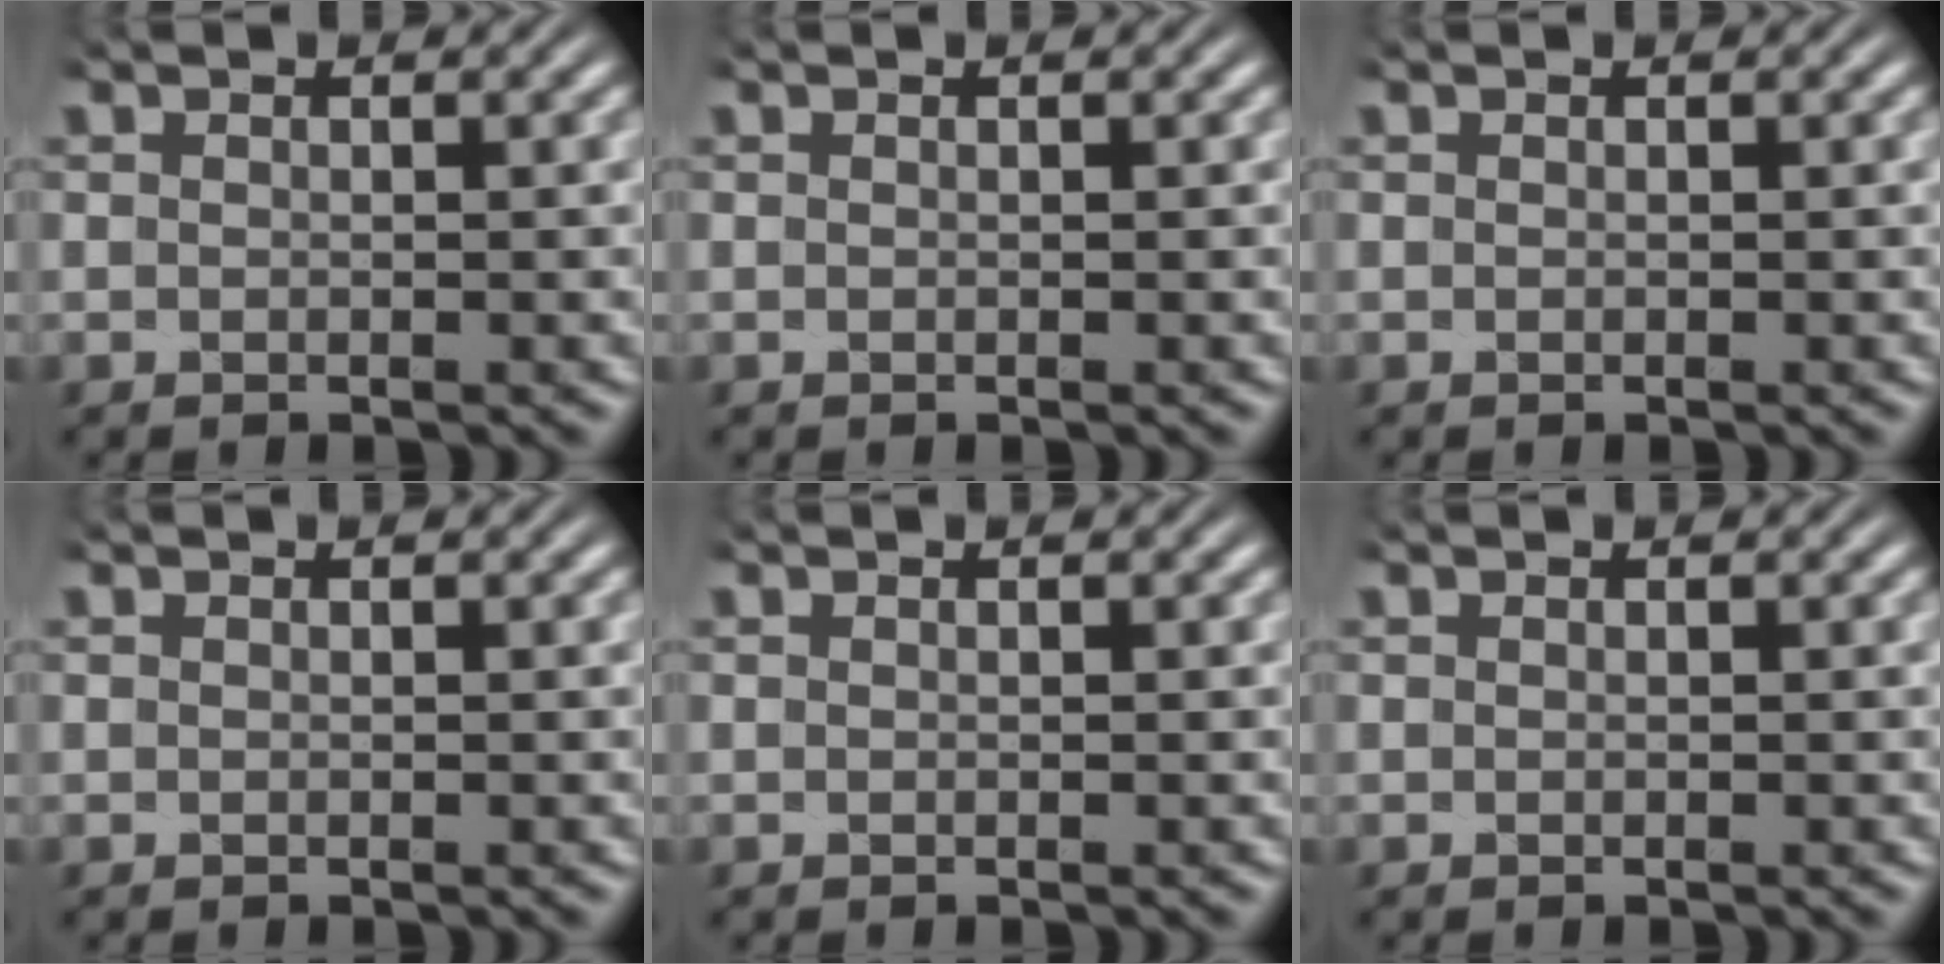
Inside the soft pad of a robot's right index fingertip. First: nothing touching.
{"total": 0.0}
{"total": 0.0}
{"total": 0.0}
{"total": 0.0}
{"total": 0.0}